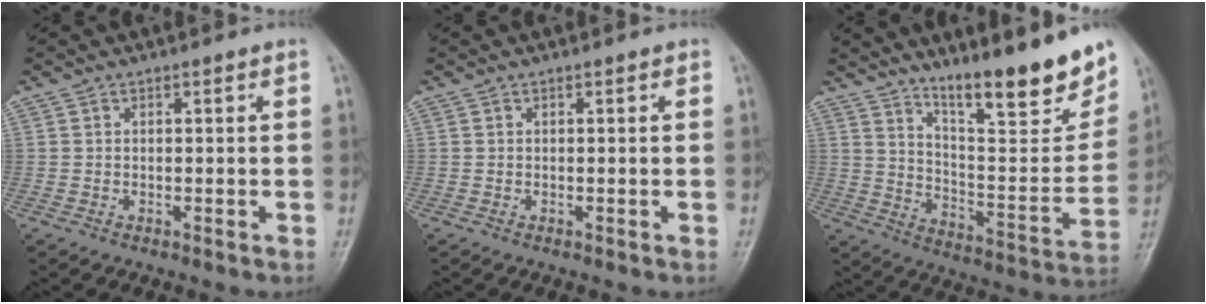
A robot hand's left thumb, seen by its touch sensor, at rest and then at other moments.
{"total": 0.0}
{"total": 20.7, "force": [14.8, 4.2, 13.9], "torque": [-0.167, -0.095, 0.237]}